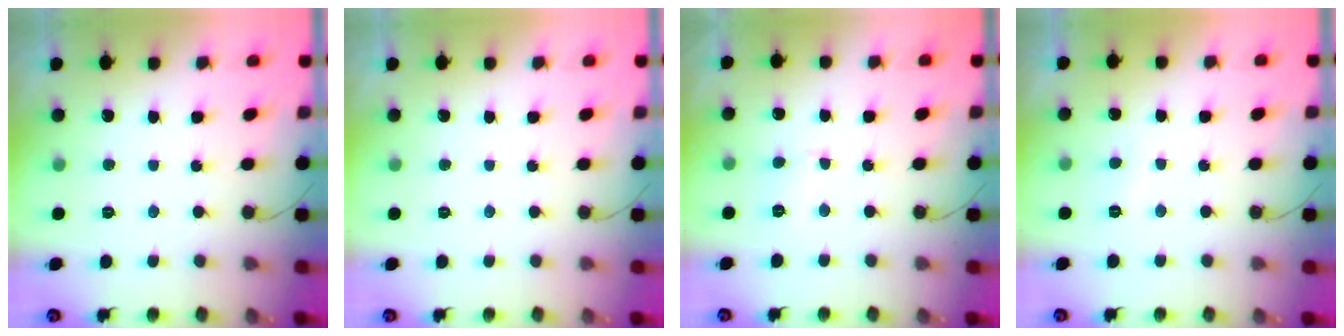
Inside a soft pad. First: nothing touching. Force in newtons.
{"total": 0.0}
{"total": 2.6, "press": 2.6, "slide": 0.3}
{"total": 2.7, "press": 2.7, "slide": 0.4}